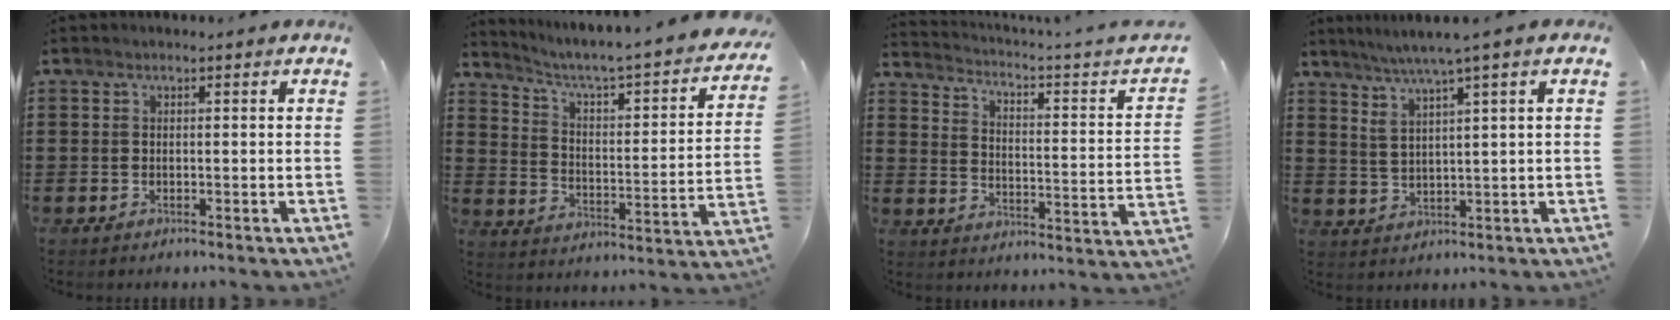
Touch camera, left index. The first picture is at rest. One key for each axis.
{"total": 3.1, "fx": 2.2, "fy": 0.2, "fz": 2.1, "tx": -0.057, "ty": -0.037, "tz": 0.022}
{"total": 2.0, "fx": 0.9, "fy": -0.6, "fz": 1.7, "tx": -0.045, "ty": -0.030, "tz": 0.002}
{"total": 4.2, "fx": 2.7, "fy": -0.5, "fz": 3.1, "tx": -0.065, "ty": -0.010, "tz": 0.043}